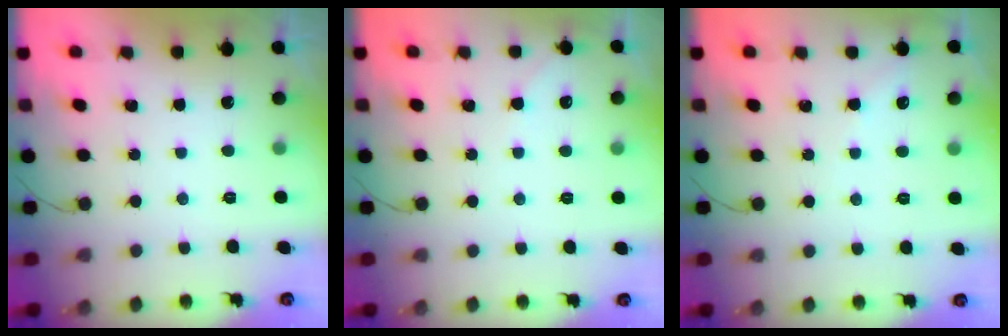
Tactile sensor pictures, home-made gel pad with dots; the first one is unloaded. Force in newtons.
{"total": 2.7, "press": 2.7, "slide": 0.4}
{"total": 3.0, "press": 3.0, "slide": 0.4}